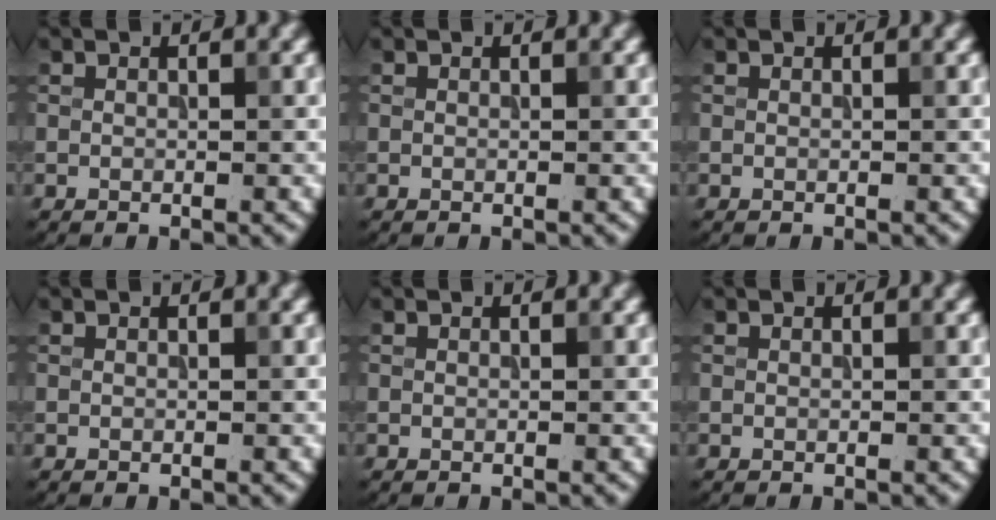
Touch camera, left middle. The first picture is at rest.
{"total": 0.0}
{"total": 0.0}
{"total": 0.0}
{"total": 0.0}
{"total": 0.0}